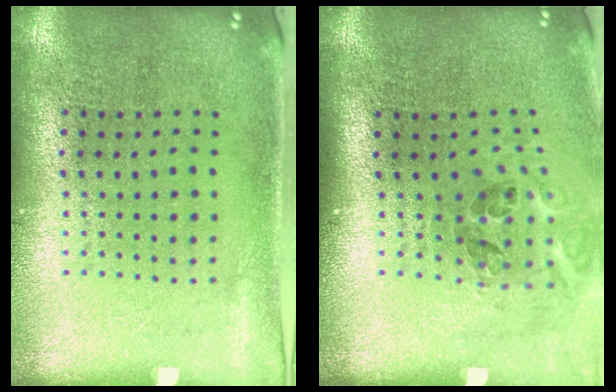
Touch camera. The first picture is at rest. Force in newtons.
{"total": 1.2, "press": 0.9, "slide": 0.7}